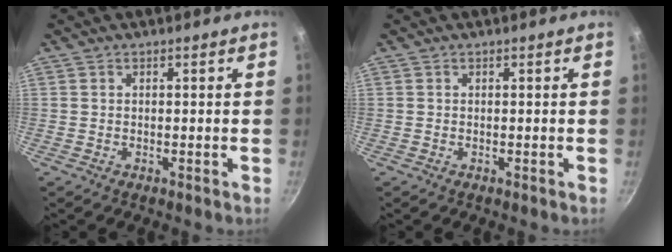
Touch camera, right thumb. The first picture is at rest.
{"total": 0.0}